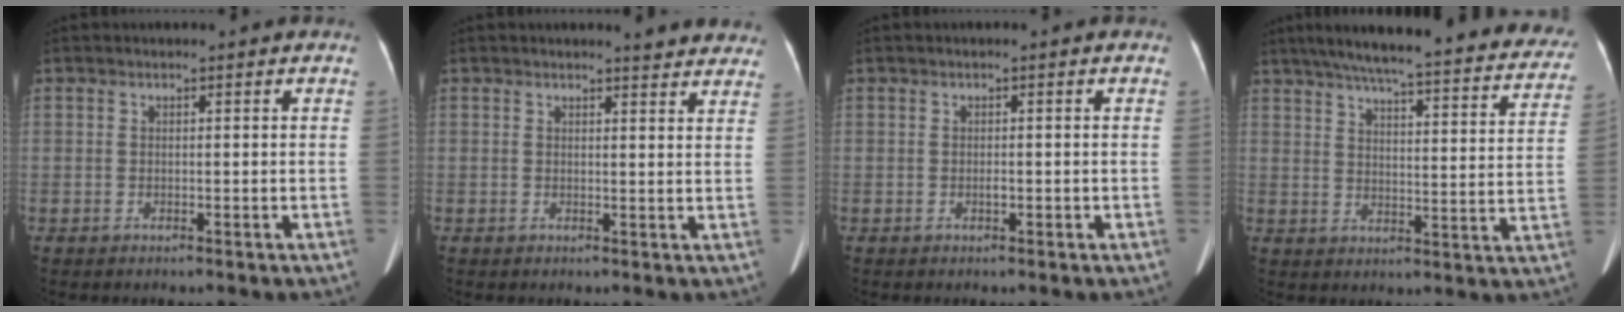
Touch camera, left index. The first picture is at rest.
{"total": 6.4, "force": [6.1, 1.2, 1.5], "torque": [-0.003, -0.011, 0.045]}
{"total": 0.7, "force": [-0.4, 0.3, 0.5], "torque": [-0.013, -0.005, -0.007]}
{"total": 30.7, "force": [26.6, 4.6, 14.6], "torque": [-0.221, -0.035, 0.319]}